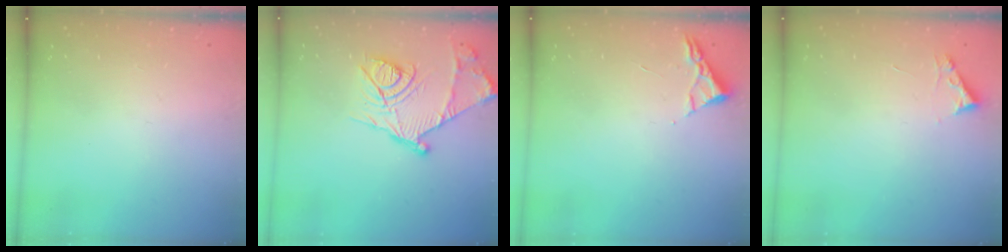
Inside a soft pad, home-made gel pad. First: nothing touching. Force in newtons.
{"total": 17.6, "press": 17.6, "slide": 1.2}
{"total": 3.0, "press": 2.9, "slide": 0.4}
{"total": 2.7, "press": 2.7, "slide": 0.3}